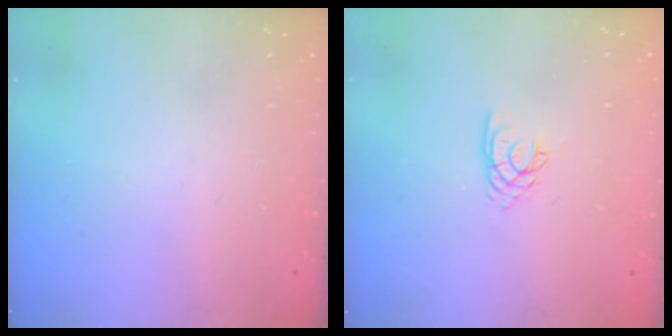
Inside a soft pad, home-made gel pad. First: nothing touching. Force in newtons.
{"total": 2.1, "press": 2.1, "slide": 0.1}